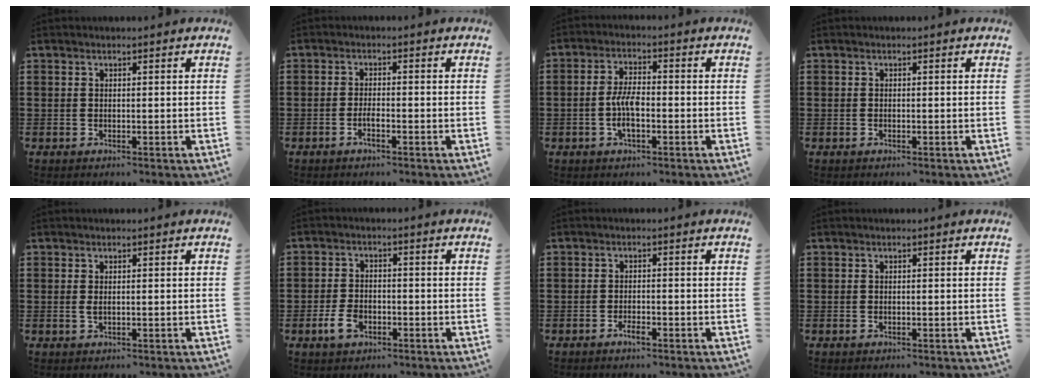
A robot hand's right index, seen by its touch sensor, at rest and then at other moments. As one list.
[{"total": 1.8, "force": [-1.0, 0.3, 1.5], "torque": [-0.026, -0.001, -0.017]}, {"total": 5.4, "force": [-1.3, 2.1, 4.8], "torque": [-0.112, -0.002, -0.032]}, {"total": 0.0}, {"total": 0.9, "force": [0.0, 0.3, 0.8], "torque": [-0.017, 0.000, 0.001]}, {"total": 4.0, "force": [-1.8, 2.1, 2.8], "torque": [-0.069, -0.004, -0.038]}, {"total": 1.8, "force": [-1.2, 0.5, 1.3], "torque": [-0.024, -0.002, -0.021]}, {"total": 0.0}]